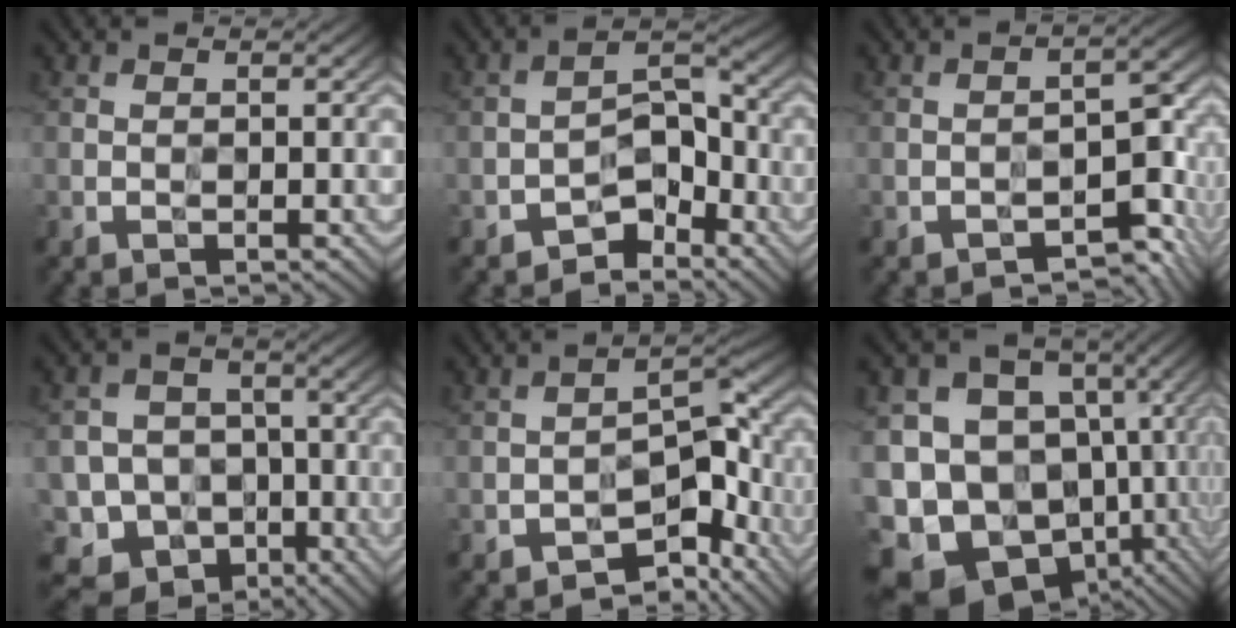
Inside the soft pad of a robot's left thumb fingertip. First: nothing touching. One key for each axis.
{"total": 6.3, "fx": -4.3, "fy": 3.5, "fz": 3.1, "tx": -0.028, "ty": 0.005, "tz": -0.082}
{"total": 6.4, "fx": -3.0, "fy": 2.8, "fz": 4.8, "tx": -0.060, "ty": -0.008, "tz": -0.044}
{"total": 11.3, "fx": -5.1, "fy": 9.6, "fz": 3.2, "tx": -0.091, "ty": -0.027, "tz": -0.101}
{"total": 8.2, "fx": -4.1, "fy": 4.4, "fz": 5.5, "tx": -0.066, "ty": -0.009, "tz": -0.069}
{"total": 19.0, "fx": -4.9, "fy": 15.4, "fz": 10.0, "tx": -0.225, "ty": -0.009, "tz": -0.038}